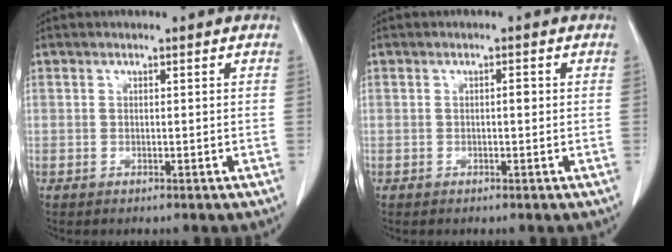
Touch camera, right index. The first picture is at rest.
{"total": 1.1, "force": [0.0, 0.4, 1.0], "torque": [-0.013, 0.002, -0.002]}